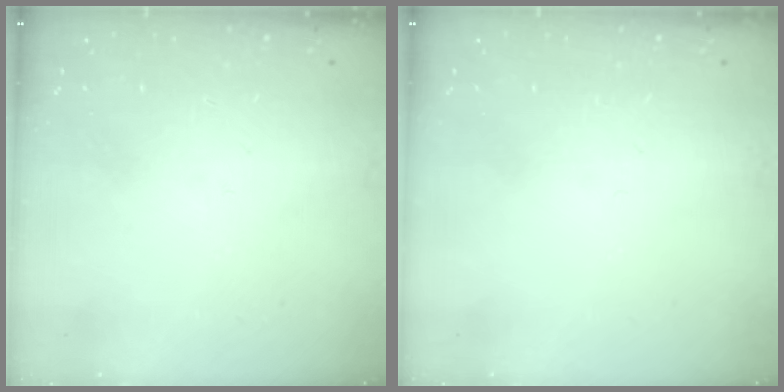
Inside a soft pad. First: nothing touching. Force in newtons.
{"total": 0.0}